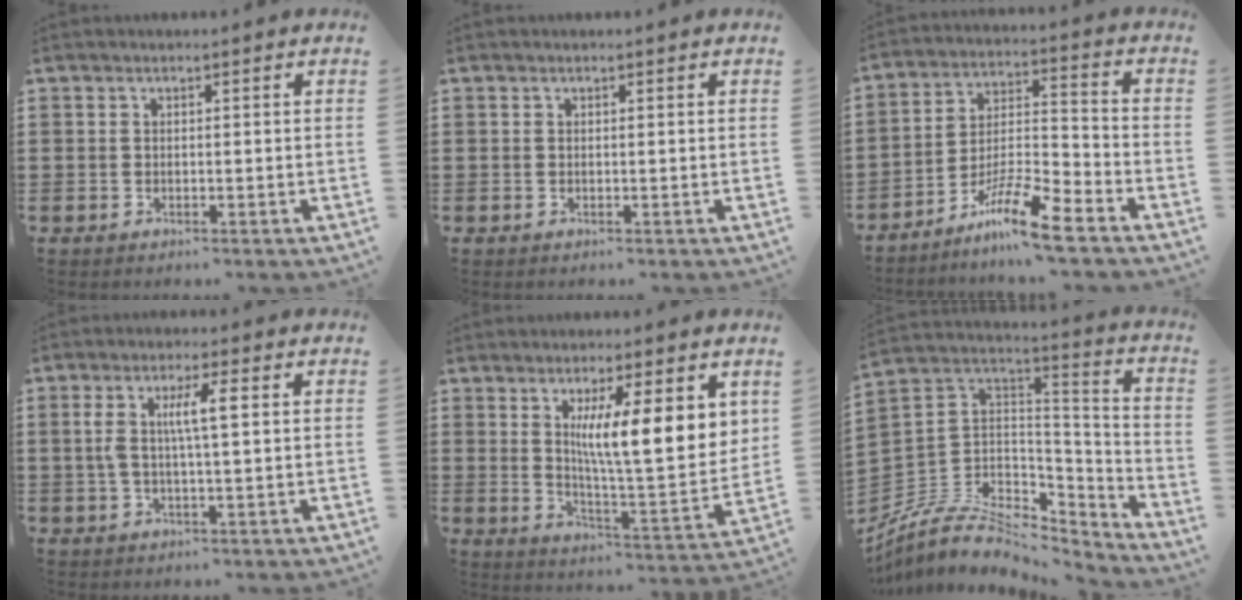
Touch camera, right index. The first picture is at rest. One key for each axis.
{"total": 0.0}
{"total": 10.1, "fx": -7.9, "fy": 1.0, "fz": 6.3, "tx": -0.124, "ty": 0.009, "tz": -0.152}
{"total": 5.3, "fx": 0.9, "fy": 0.8, "fz": 5.1, "tx": -0.107, "ty": -0.001, "tz": 0.009}
{"total": 9.9, "fx": 3.8, "fy": 1.4, "fz": 9.0, "tx": -0.155, "ty": -0.024, "tz": 0.059}
{"total": 7.2, "fx": -4.9, "fy": 4.4, "fz": 2.9, "tx": -0.083, "ty": -0.009, "tz": -0.096}